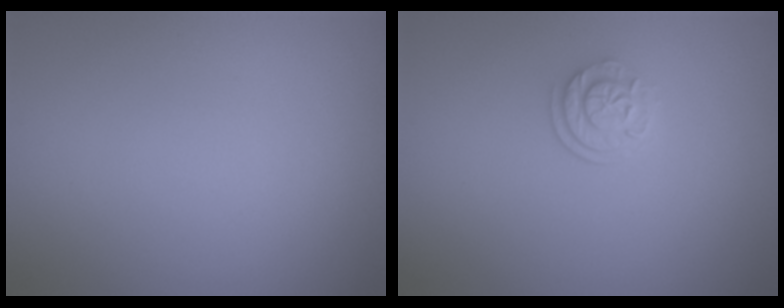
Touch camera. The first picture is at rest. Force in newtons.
{"total": 2.2, "press": 1.7, "slide": 1.4}